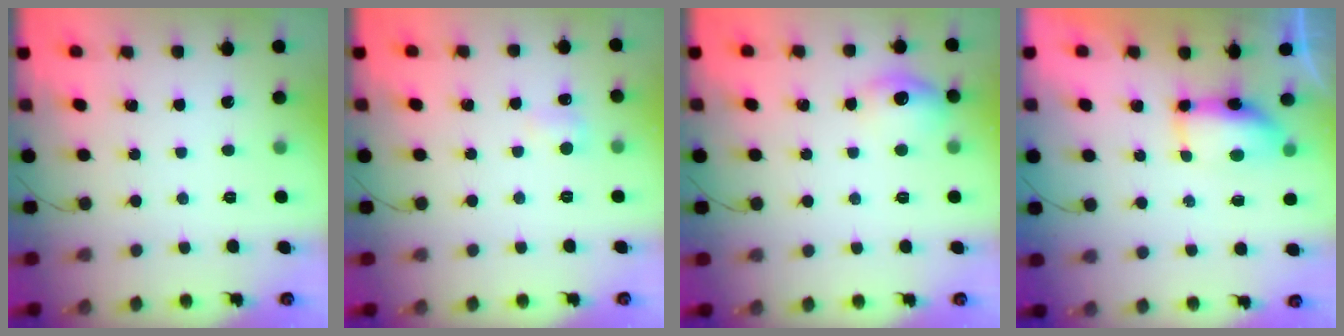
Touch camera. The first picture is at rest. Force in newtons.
{"total": 5.3, "press": 5.0, "slide": 1.6}
{"total": 9.9, "press": 9.9, "slide": 0.4}
{"total": 6.8, "press": 6.8, "slide": 0.8}